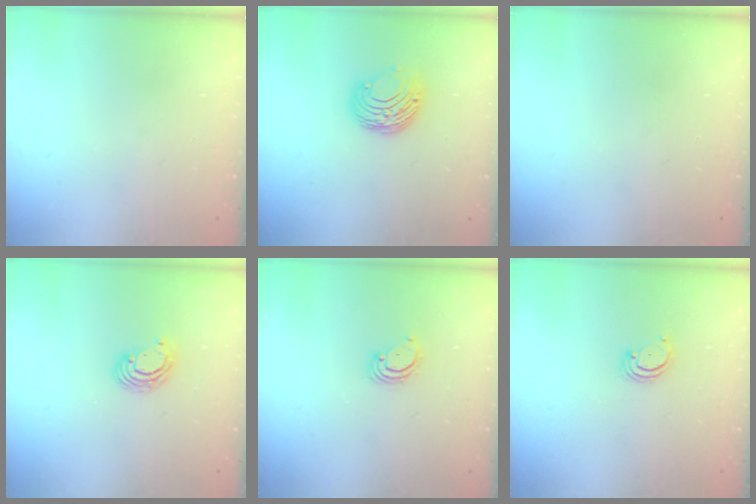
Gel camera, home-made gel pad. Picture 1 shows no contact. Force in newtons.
{"total": 9.5, "press": 9.5, "slide": 0.6}
{"total": 0.0}
{"total": 4.2, "press": 4.2, "slide": 0.2}
{"total": 3.4, "press": 3.4, "slide": 0.1}
{"total": 2.5, "press": 2.5, "slide": 0.3}